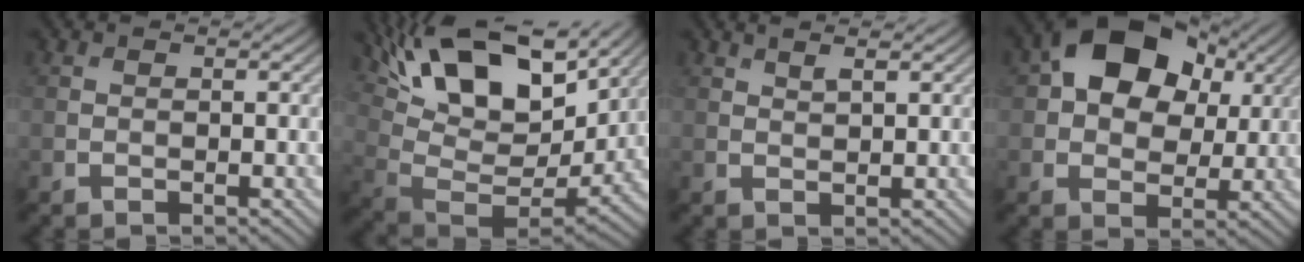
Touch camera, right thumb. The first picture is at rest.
{"total": 18.3, "force": [9.9, 8.4, 12.8], "torque": [-0.250, 0.029, 0.156]}
{"total": 1.6, "force": [1.2, 0.3, 1.0], "torque": [-0.020, -0.003, 0.027]}
{"total": 14.5, "force": [5.1, 10.2, 9.0], "torque": [-0.172, 0.037, 0.076]}